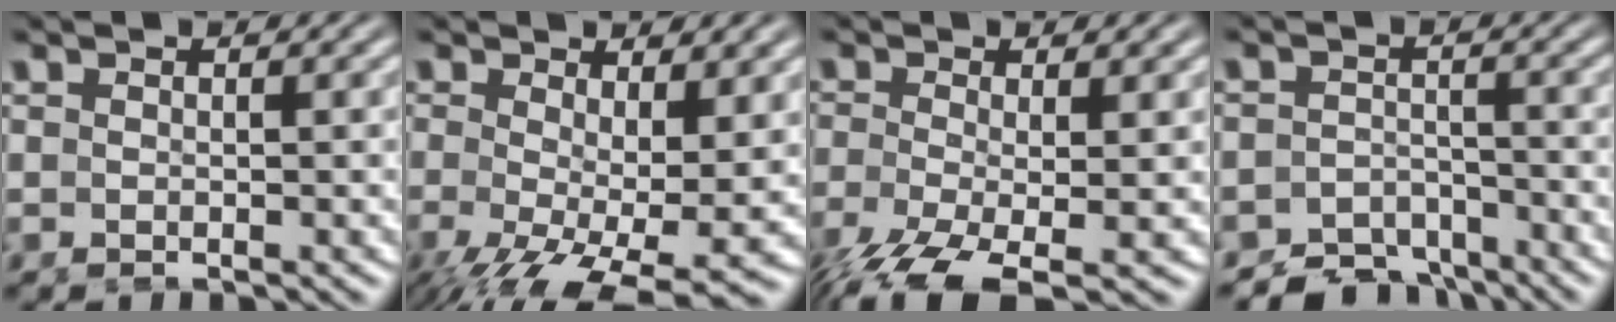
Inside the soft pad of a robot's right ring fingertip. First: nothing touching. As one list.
[{"total": 6.8, "force": [-3.7, 2.5, 5.1], "torque": [-0.099, -0.062, -0.033]}, {"total": 5.5, "force": [-4.0, 1.6, 3.5], "torque": [-0.082, -0.043, -0.048]}, {"total": 7.4, "force": [-6.6, 3.3, 1.0], "torque": [0.011, -0.022, -0.117]}]